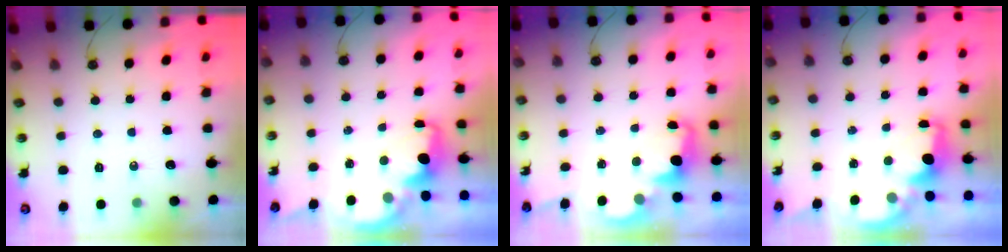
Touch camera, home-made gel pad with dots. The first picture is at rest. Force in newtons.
{"total": 2.3, "press": 2.2, "slide": 0.8}
{"total": 2.4, "press": 2.3, "slide": 0.5}
{"total": 2.4, "press": 2.2, "slide": 0.7}